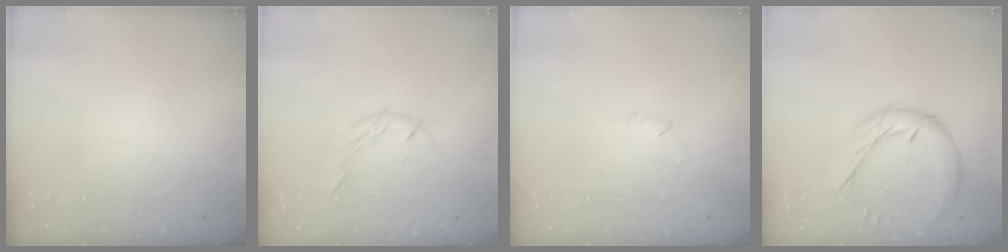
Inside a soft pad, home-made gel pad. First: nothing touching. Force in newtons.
{"total": 6.2, "press": 6.1, "slide": 1.0}
{"total": 4.5, "press": 4.3, "slide": 1.2}
{"total": 13.7, "press": 13.6, "slide": 1.1}